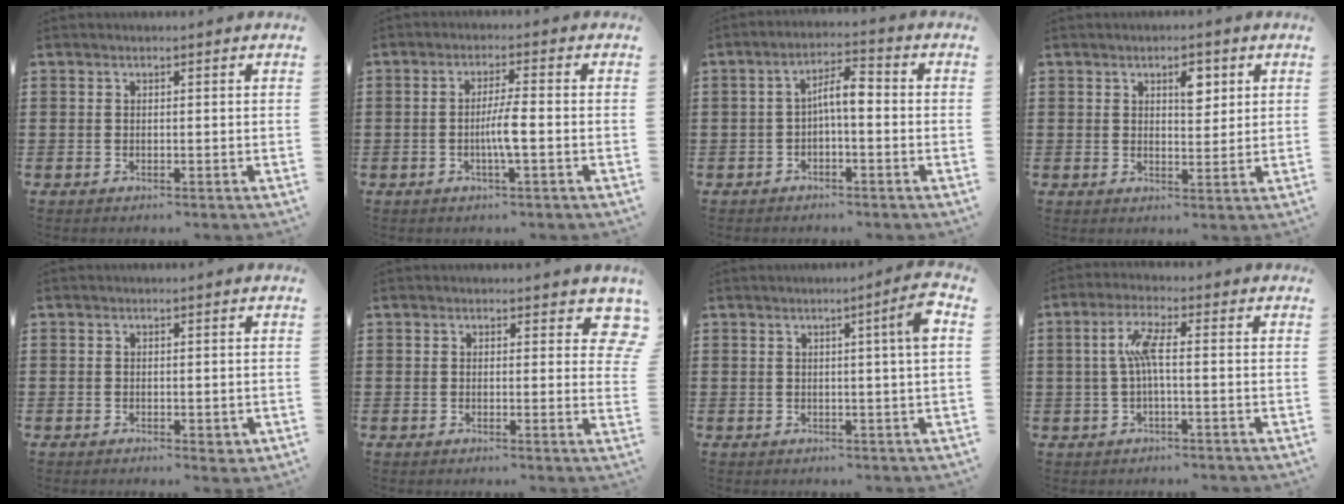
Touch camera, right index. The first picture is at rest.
{"total": 3.9, "force": [-0.9, 0.1, 3.8], "torque": [-0.068, -0.004, -0.019]}
{"total": 4.6, "force": [-0.7, 1.3, 4.3], "torque": [-0.089, 0.011, -0.019]}
{"total": 4.2, "force": [1.9, 2.1, 3.2], "torque": [-0.037, -0.003, 0.024]}
{"total": 0.9, "force": [-0.3, 0.6, 0.6], "torque": [-0.012, -0.001, -0.006]}
{"total": 2.4, "force": [1.6, 1.2, 1.3], "torque": [-0.002, -0.005, 0.023]}
{"total": 4.5, "force": [1.0, -0.5, 4.3], "torque": [-0.065, -0.013, 0.009]}
{"total": 5.3, "force": [-0.1, 0.9, 5.2], "torque": [-0.112, -0.002, -0.010]}